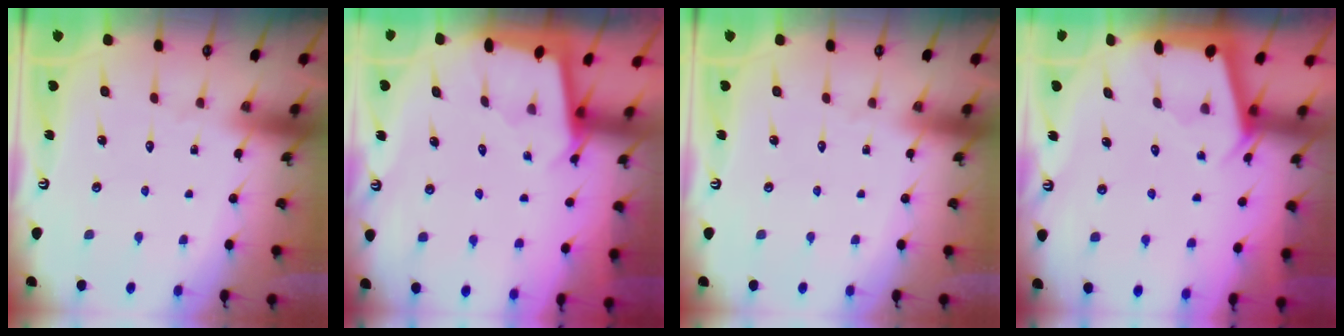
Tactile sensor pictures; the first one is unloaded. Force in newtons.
{"total": 1.8, "press": 1.8, "slide": 0.2}
{"total": 0.0}
{"total": 2.4, "press": 2.4, "slide": 0.3}